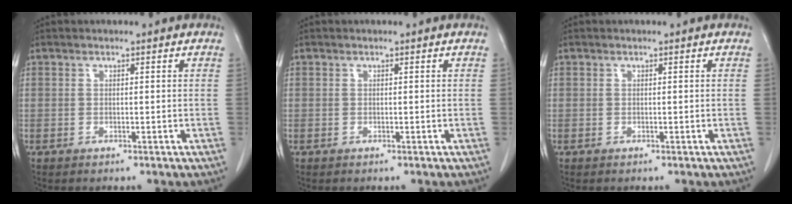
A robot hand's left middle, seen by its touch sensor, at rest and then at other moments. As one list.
[{"total": 0.0}, {"total": 0.0}]